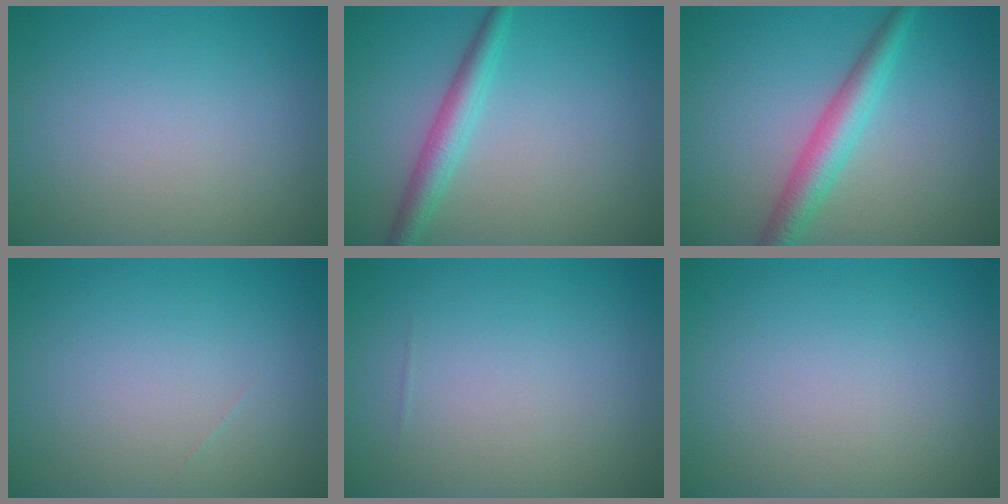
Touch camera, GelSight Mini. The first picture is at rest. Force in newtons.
{"total": 2.9, "press": 2.9, "slide": 0.1}
{"total": 3.8, "press": 3.8, "slide": 0.0}
{"total": 0.0}
{"total": 0.0}
{"total": 0.0}